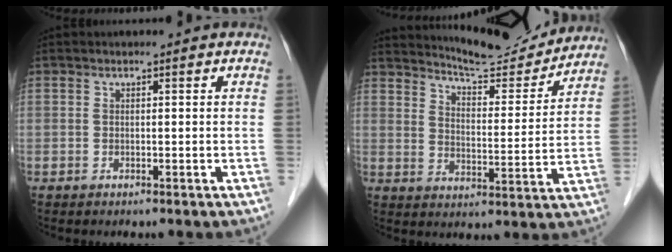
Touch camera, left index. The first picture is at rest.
{"total": 12.4, "force": [12.0, 1.2, 2.8], "torque": [-0.043, -0.018, 0.169]}